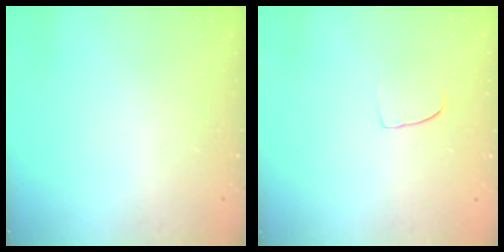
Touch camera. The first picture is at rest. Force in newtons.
{"total": 4.8, "press": 4.8, "slide": 0.4}